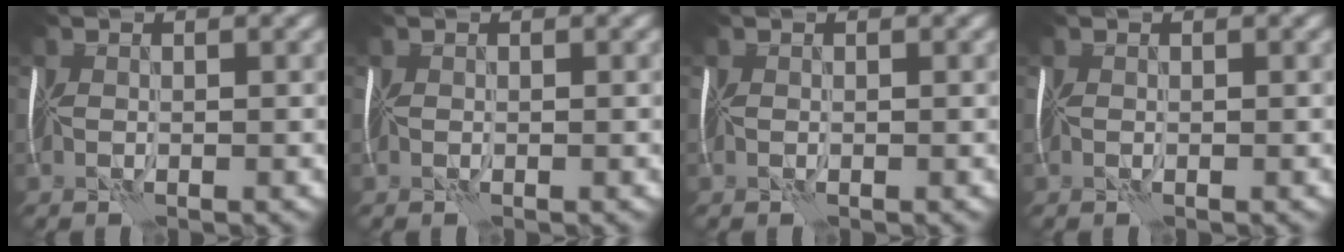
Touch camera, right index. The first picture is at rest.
{"total": 0.0}
{"total": 0.0}
{"total": 0.0}